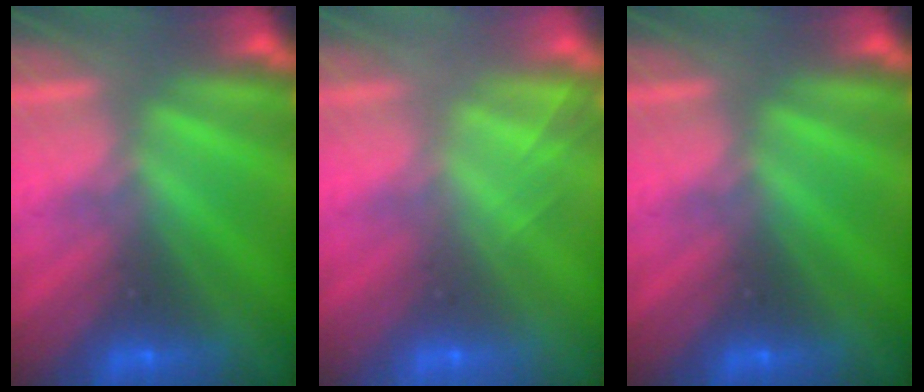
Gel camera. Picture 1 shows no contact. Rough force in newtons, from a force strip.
{"total": 2.1}
{"total": 0.0}